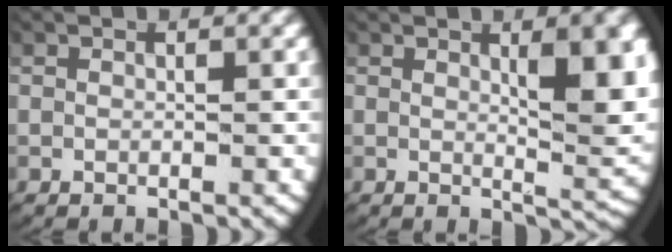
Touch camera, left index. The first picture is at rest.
{"total": 5.4, "force": [1.2, 1.5, 5.0], "torque": [-0.068, -0.018, 0.027]}